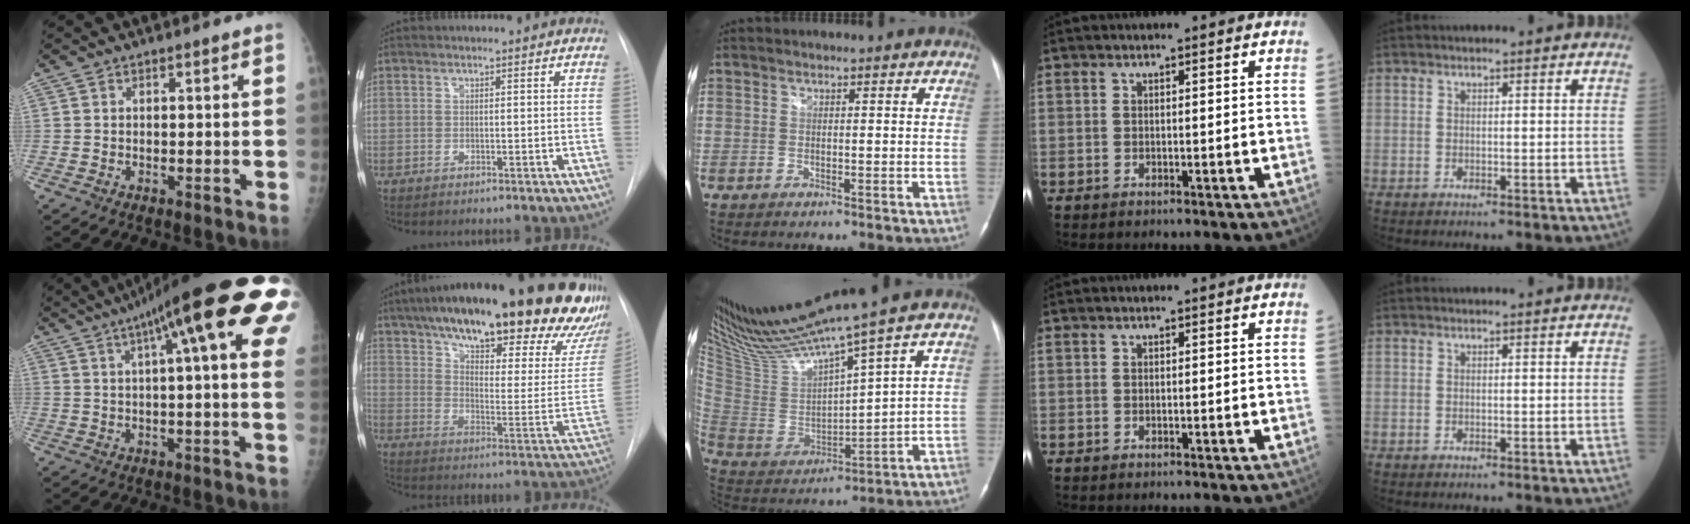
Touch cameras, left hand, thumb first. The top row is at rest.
{"thumb": {"total": 23.4, "force": [9.6, 4.4, 20.8], "torque": [-0.276, 0.034, 0.129]}, "index": {"total": 36.8, "force": [27.6, 8.0, 23.0], "torque": [-0.275, -0.029, 0.373]}, "middle": {"total": 16.7, "force": [13.9, -1.8, 9.0], "torque": [-0.172, -0.013, 0.272]}}